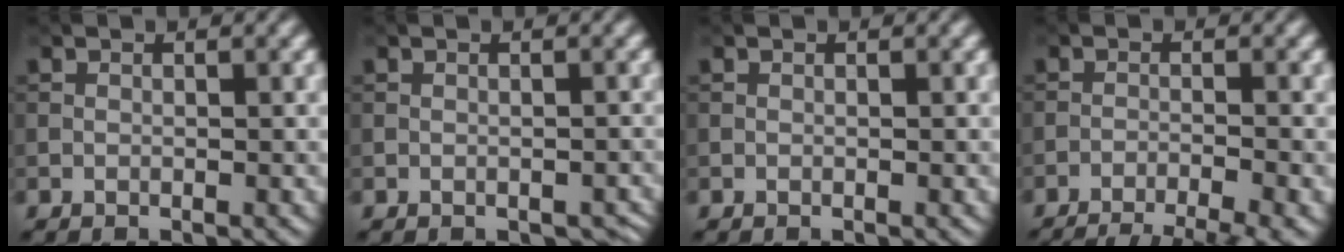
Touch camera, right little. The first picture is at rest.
{"total": 1.1, "force": [-0.6, 0.6, 0.6], "torque": [-0.011, -0.010, -0.003]}
{"total": 0.0}
{"total": 8.9, "force": [-7.5, 1.9, 4.4], "torque": [-0.056, -0.015, -0.099]}